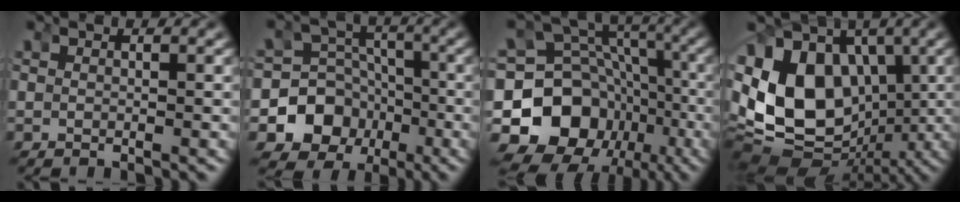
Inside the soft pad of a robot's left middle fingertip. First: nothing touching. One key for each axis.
{"total": 14.8, "fx": -5.5, "fy": 13.1, "fz": 4.2, "tx": -0.089, "ty": -0.061, "tz": -0.092}
{"total": 22.8, "fx": -4.6, "fy": 19.7, "fz": 10.5, "tx": -0.223, "ty": -0.086, "tz": -0.067}
{"total": 19.1, "fx": -1.4, "fy": 15.5, "fz": 11.0, "tx": -0.230, "ty": -0.069, "tz": -0.002}